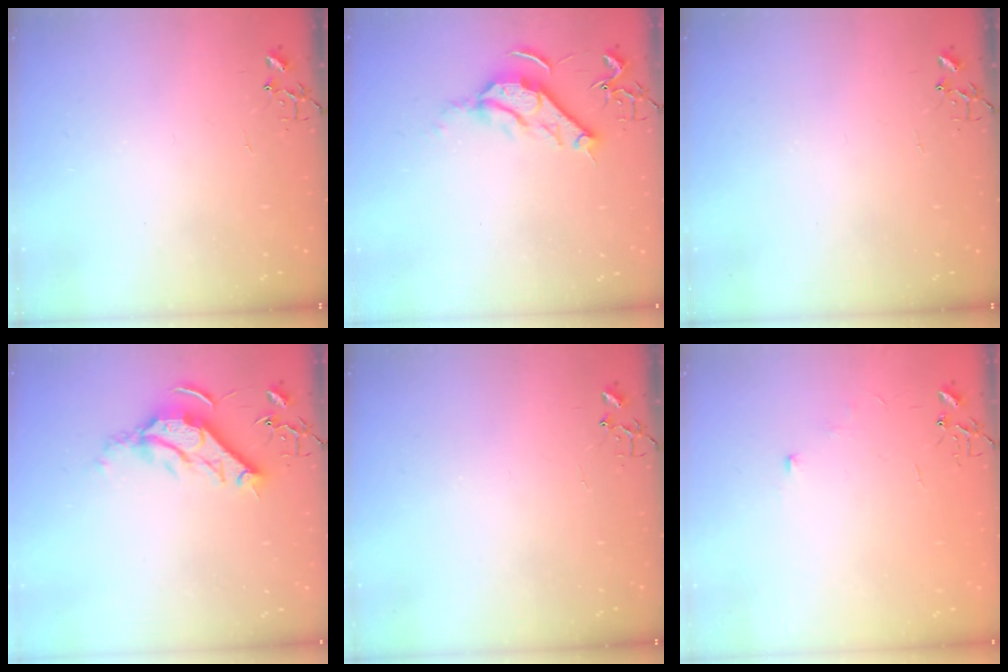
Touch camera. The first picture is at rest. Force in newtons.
{"total": 10.3, "press": 10.2, "slide": 1.3}
{"total": 0.0}
{"total": 11.7, "press": 11.6, "slide": 1.3}
{"total": 0.0}
{"total": 5.4, "press": 5.3, "slide": 0.7}